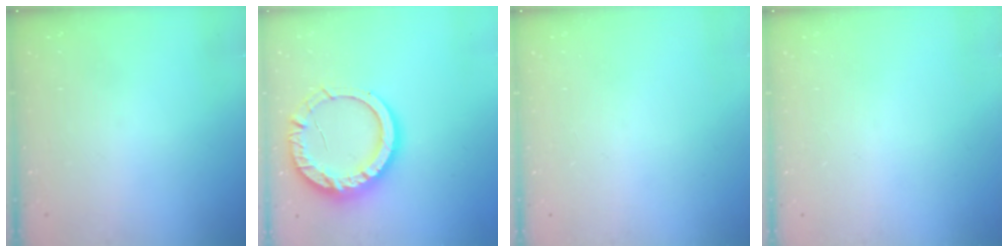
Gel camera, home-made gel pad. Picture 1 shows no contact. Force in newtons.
{"total": 16.2, "press": 16.0, "slide": 2.1}
{"total": 0.0}
{"total": 0.0}